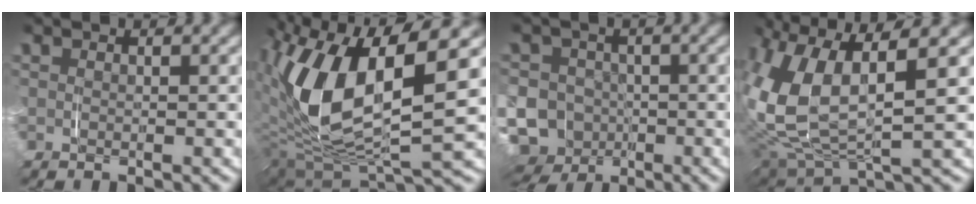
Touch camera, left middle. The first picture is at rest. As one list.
[{"total": 13.5, "force": [0.8, 7.1, 11.5], "torque": [-0.245, -0.020, 0.018]}, {"total": 14.4, "force": [-5.2, 12.8, 3.8], "torque": [-0.126, -0.067, -0.088]}, {"total": 11.5, "force": [0.7, 7.3, 8.8], "torque": [-0.215, -0.013, 0.016]}]